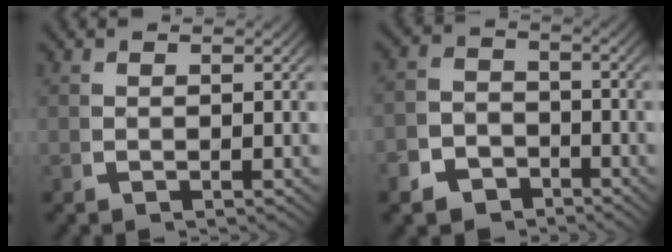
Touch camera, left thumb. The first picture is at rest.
{"total": 6.0, "force": [-3.6, 4.5, 1.5], "torque": [-0.012, -0.025, -0.060]}